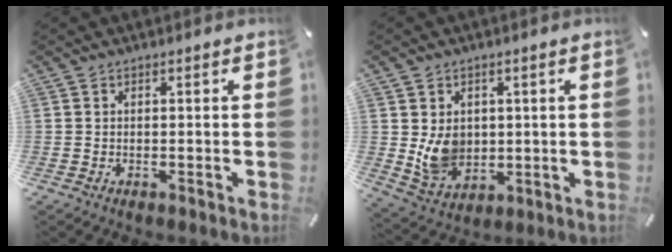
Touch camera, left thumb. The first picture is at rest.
{"total": 8.3, "force": [1.3, 7.2, 3.9], "torque": [-0.076, -0.010, 0.023]}